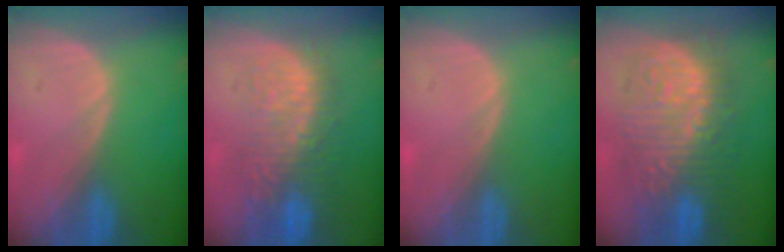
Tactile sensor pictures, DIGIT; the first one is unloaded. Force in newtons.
{"total": 11.0, "press": 9.5, "slide": 5.4}
{"total": 0.0}
{"total": 13.1, "press": 13.1, "slide": 1.2}